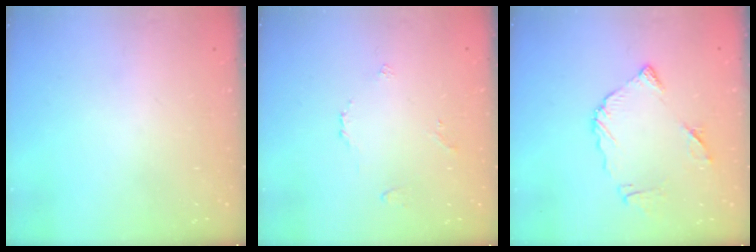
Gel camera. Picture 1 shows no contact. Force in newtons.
{"total": 3.0, "press": 3.0, "slide": 0.7}
{"total": 11.9, "press": 11.8, "slide": 1.3}